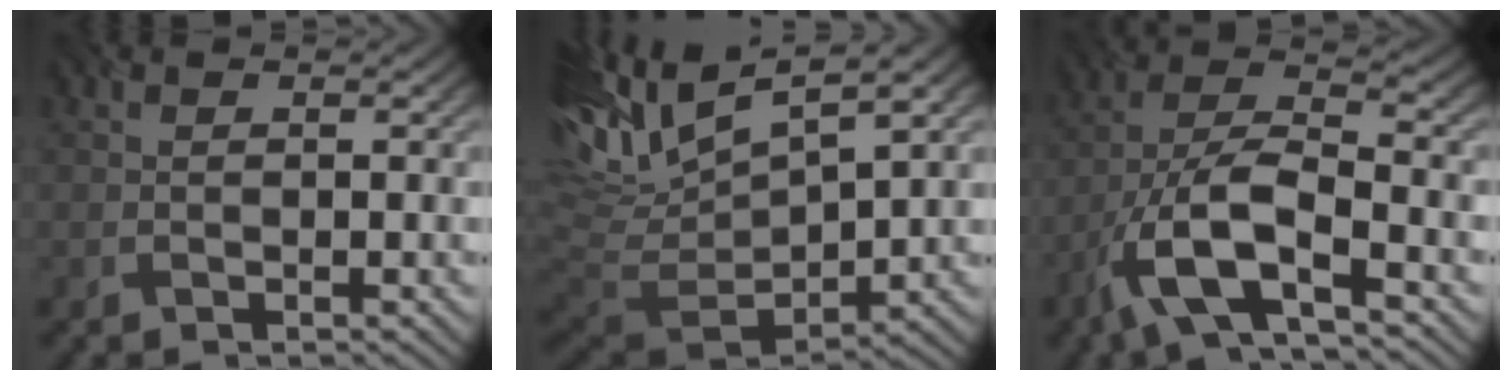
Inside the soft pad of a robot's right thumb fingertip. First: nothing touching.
{"total": 14.4, "force": [6.0, 6.3, 11.4], "torque": [-0.264, -0.002, 0.134]}
{"total": 11.4, "force": [-6.0, 3.9, 8.9], "torque": [-0.184, -0.007, -0.122]}